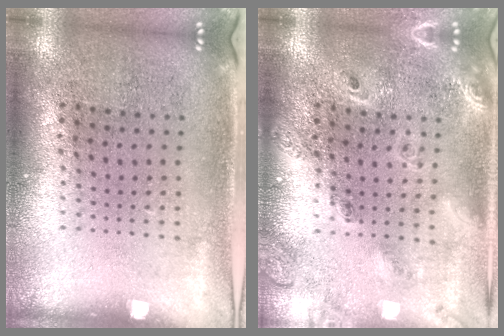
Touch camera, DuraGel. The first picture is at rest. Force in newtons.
{"total": 2.0, "press": 1.7, "slide": 1.0}